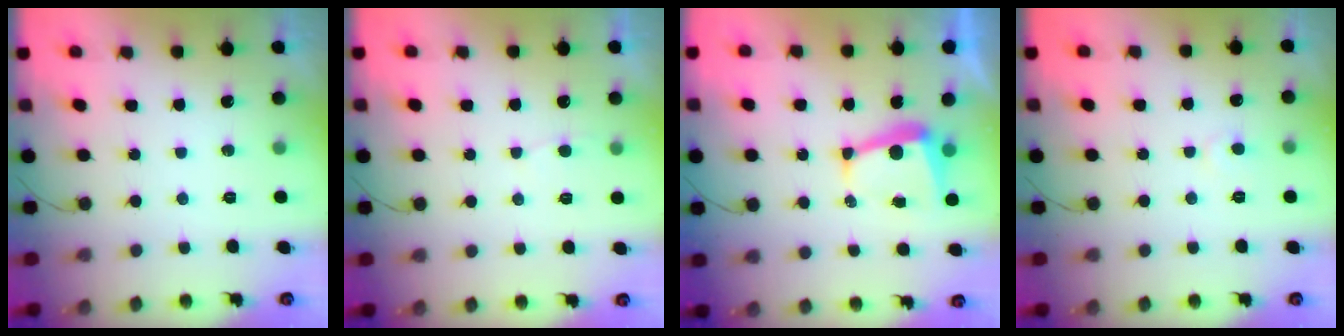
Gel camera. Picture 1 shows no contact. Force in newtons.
{"total": 3.6, "press": 3.6, "slide": 0.4}
{"total": 6.2, "press": 6.2, "slide": 0.3}
{"total": 4.8, "press": 4.7, "slide": 0.4}